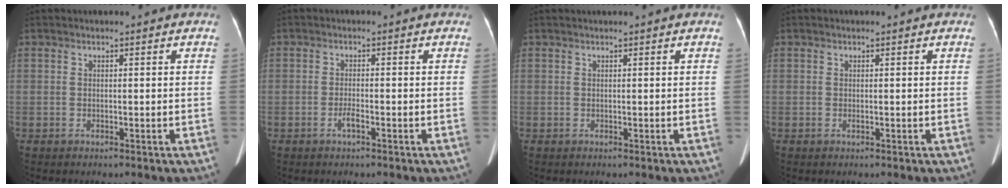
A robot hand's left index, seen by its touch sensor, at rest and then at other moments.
{"total": 1.3, "force": [-0.7, 0.1, 1.1], "torque": [-0.022, 0.000, -0.014]}
{"total": 2.0, "force": [1.8, -0.2, 0.8], "torque": [-0.010, 0.022, 0.026]}
{"total": 0.8, "force": [0.5, 0.1, 0.6], "torque": [-0.008, 0.011, 0.007]}